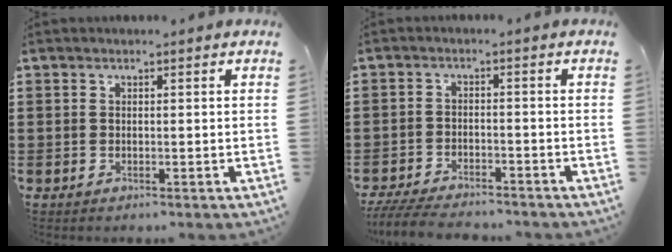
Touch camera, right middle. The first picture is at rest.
{"total": 5.1, "force": [-4.9, 0.9, 1.1], "torque": [-0.027, 0.004, -0.101]}